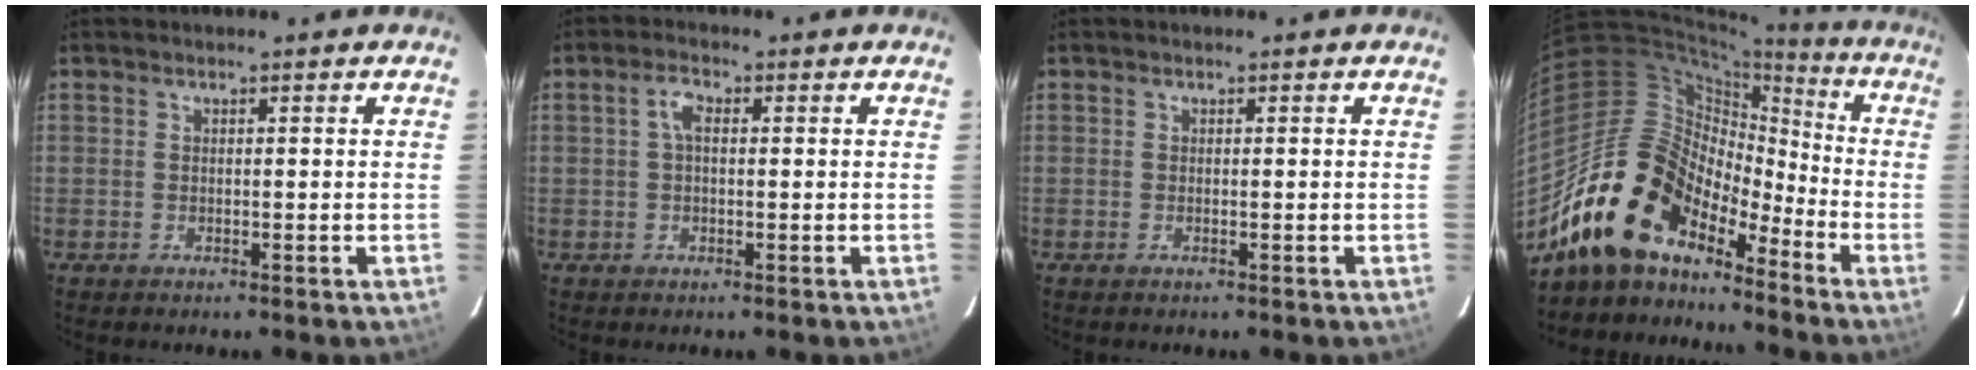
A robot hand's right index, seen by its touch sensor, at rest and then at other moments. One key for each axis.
{"total": 2.5, "fx": 0.4, "fy": 1.2, "fz": 2.2, "tx": -0.045, "ty": 0.009, "tz": 0.007}
{"total": 0.0}
{"total": 16.6, "fx": -13.1, "fy": 7.6, "fz": 6.8, "tx": -0.129, "ty": 0.014, "tz": -0.250}